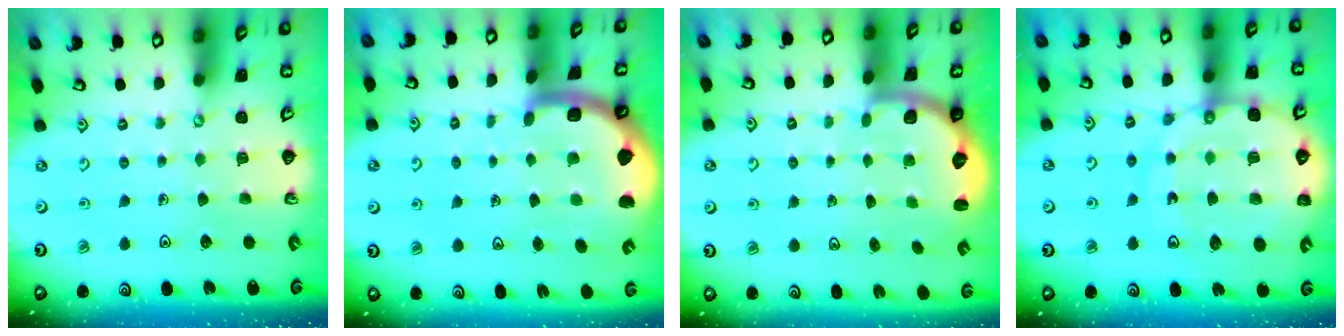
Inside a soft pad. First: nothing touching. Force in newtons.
{"total": 6.0, "press": 5.4, "slide": 2.7}
{"total": 2.6, "press": 2.3, "slide": 1.2}
{"total": 16.8, "press": 16.6, "slide": 2.5}